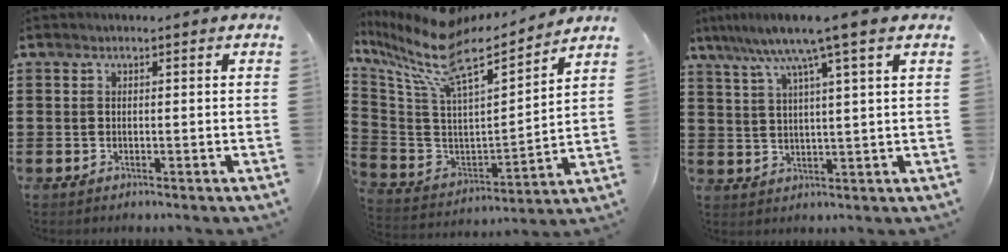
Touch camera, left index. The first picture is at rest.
{"total": 11.3, "force": [8.2, 3.0, 7.2], "torque": [-0.187, -0.056, 0.134]}
{"total": 7.9, "force": [5.3, -0.5, 5.9], "torque": [-0.130, -0.014, 0.086]}